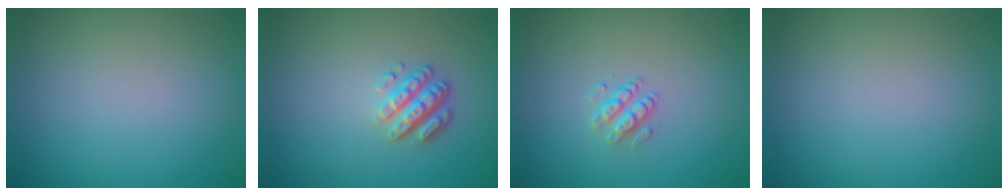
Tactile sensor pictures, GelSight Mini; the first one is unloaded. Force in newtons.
{"total": 3.4, "press": 2.6, "slide": 2.2}
{"total": 1.5, "press": 1.1, "slide": 1.0}
{"total": 0.0}